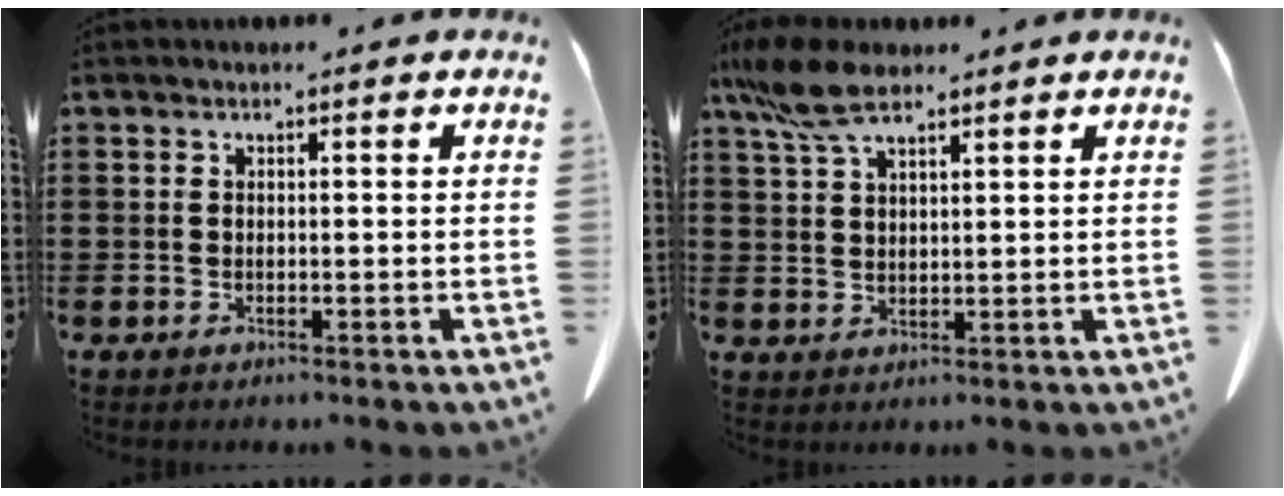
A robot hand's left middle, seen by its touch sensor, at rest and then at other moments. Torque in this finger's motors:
{"motor_torque": [1.67, 0.46, 0.38, 0.15]}